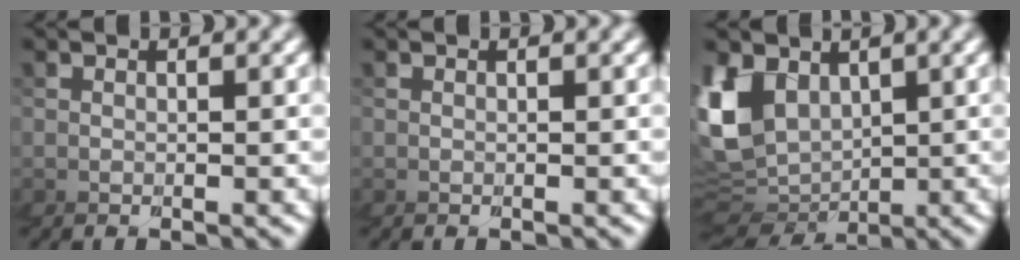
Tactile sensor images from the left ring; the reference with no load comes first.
{"total": 0.0}
{"total": 4.3, "force": [1.3, 4.1, 0.0], "torque": [-0.043, 0.002, 0.014]}